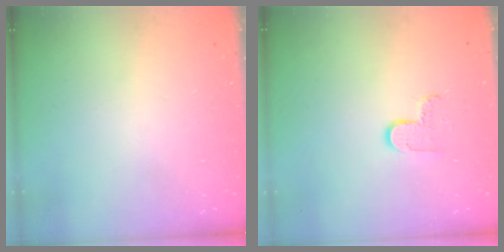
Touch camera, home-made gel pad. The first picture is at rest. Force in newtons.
{"total": 5.8, "press": 5.8, "slide": 0.8}